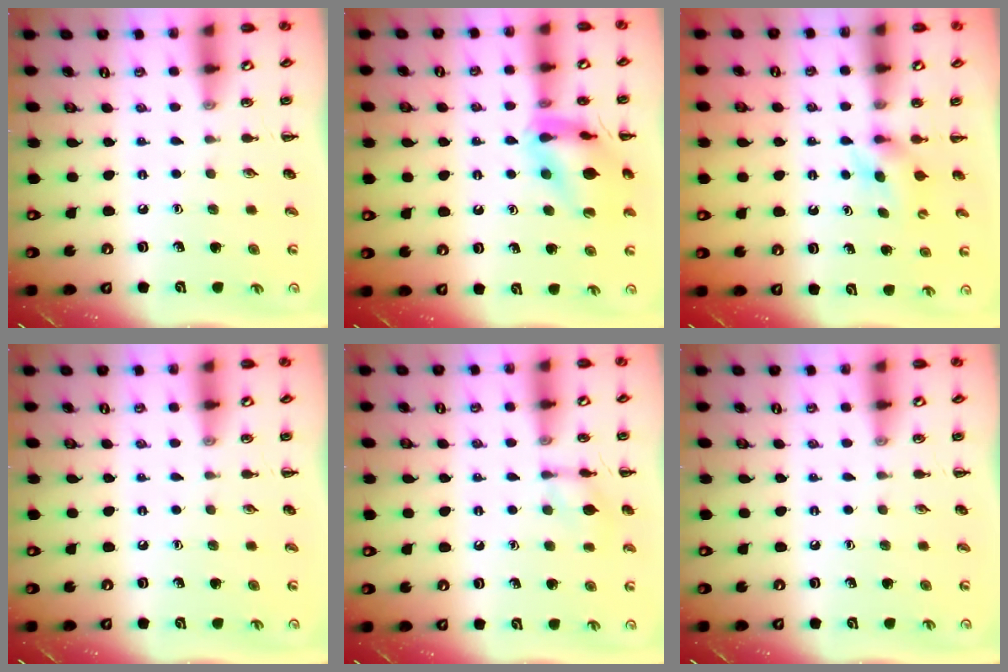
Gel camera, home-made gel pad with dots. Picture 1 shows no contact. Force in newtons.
{"total": 14.1, "press": 14.0, "slide": 1.8}
{"total": 4.9, "press": 4.7, "slide": 1.3}
{"total": 0.0}
{"total": 7.8, "press": 7.7, "slide": 1.4}
{"total": 0.0}